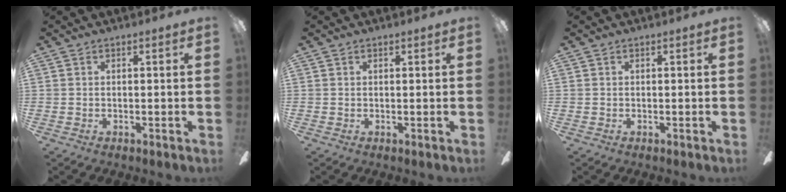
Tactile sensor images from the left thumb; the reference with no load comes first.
{"total": 0.6, "force": [0.5, 0.3, 0.1], "torque": [0.005, -0.002, 0.007]}
{"total": 0.0}